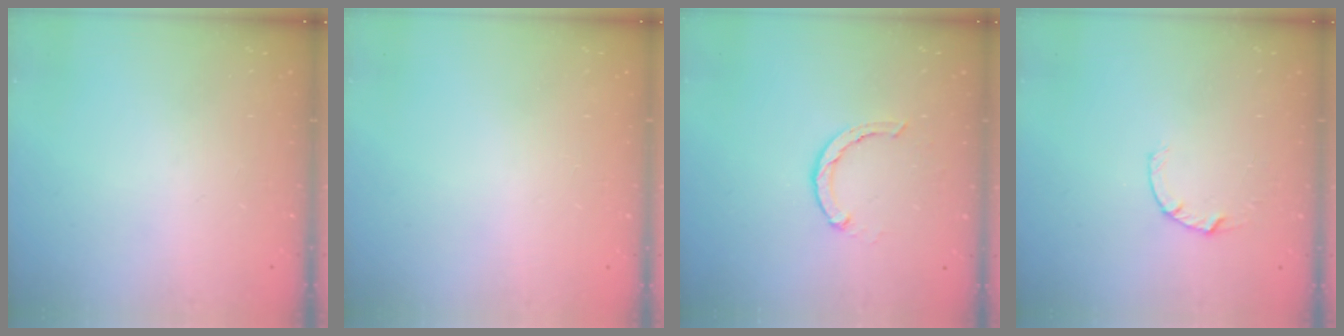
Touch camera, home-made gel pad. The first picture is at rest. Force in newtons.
{"total": 2.6, "press": 2.6, "slide": 0.2}
{"total": 2.3, "press": 2.3, "slide": 0.2}
{"total": 4.5, "press": 4.4, "slide": 0.5}